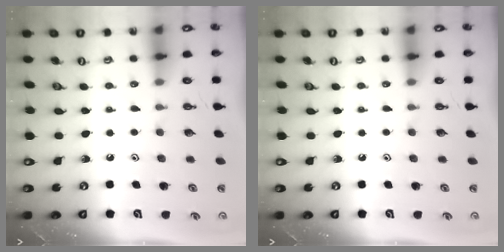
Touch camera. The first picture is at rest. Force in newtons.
{"total": 0.0}